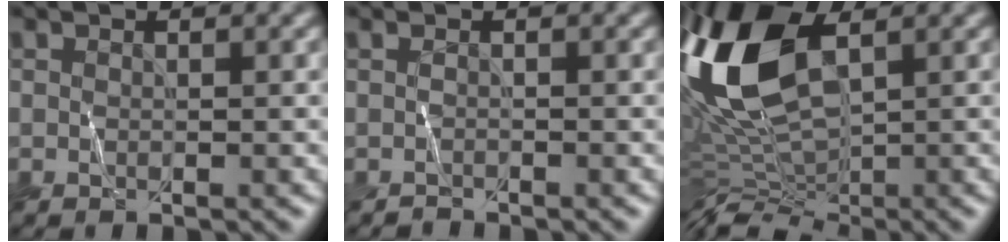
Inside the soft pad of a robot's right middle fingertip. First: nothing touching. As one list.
[{"total": 0.7, "force": [-0.7, 0.1, -0.1], "torque": [0.002, 0.003, -0.013]}, {"total": 11.2, "force": [2.2, 5.9, 9.2], "torque": [-0.206, 0.021, 0.031]}]